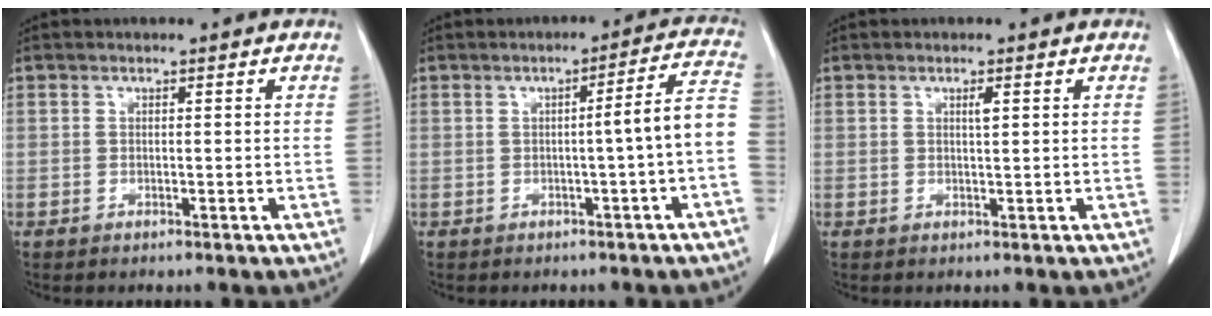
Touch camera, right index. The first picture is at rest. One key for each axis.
{"total": 6.3, "fx": -1.4, "fy": -0.8, "fz": 6.1, "tx": -0.072, "ty": 0.016, "tz": -0.021}
{"total": 1.1, "fx": 0.4, "fy": 0.1, "fz": 1.0, "tx": -0.021, "ty": -0.001, "tz": 0.007}